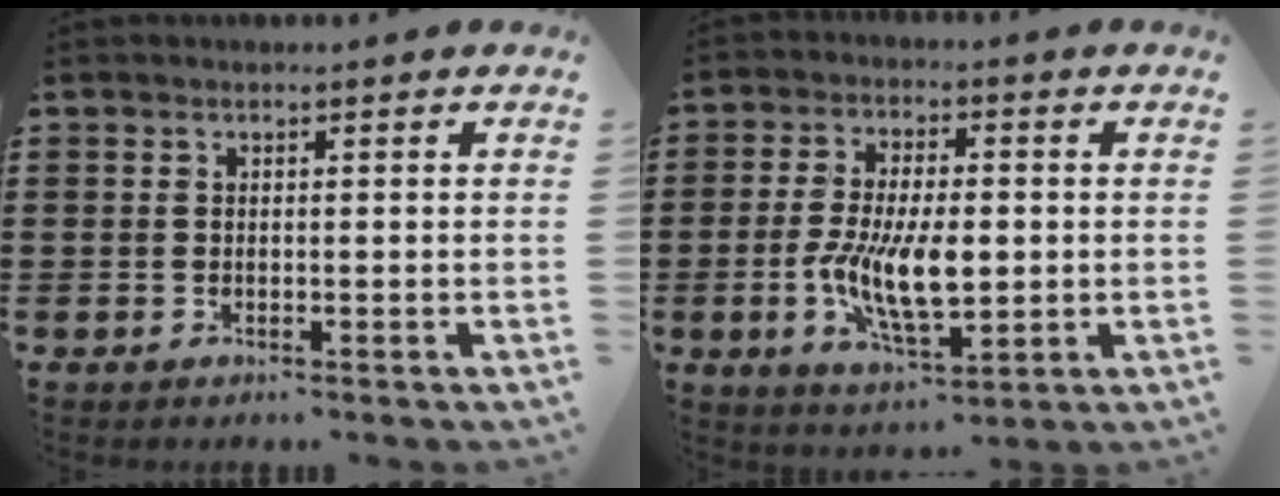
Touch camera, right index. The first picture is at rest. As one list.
[{"total": 10.0, "force": [-1.2, 4.5, 8.9], "torque": [-0.193, -0.008, -0.024]}]